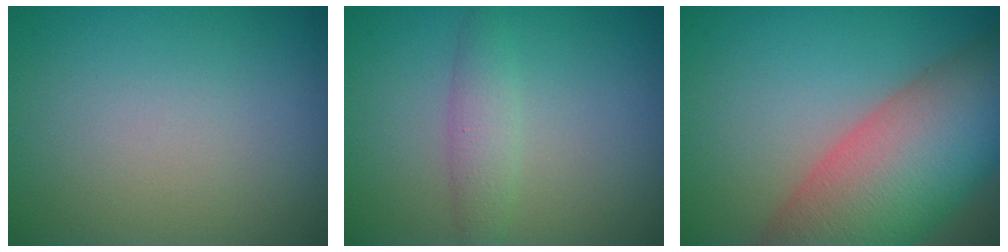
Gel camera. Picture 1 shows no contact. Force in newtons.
{"total": 2.0, "press": 2.0, "slide": 0.1}
{"total": 13.2, "press": 13.2, "slide": 0.8}